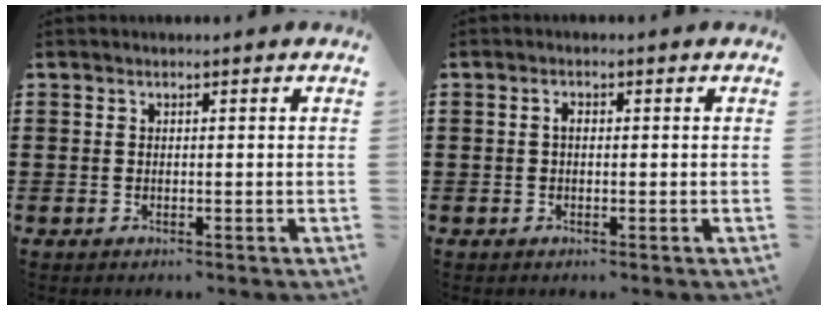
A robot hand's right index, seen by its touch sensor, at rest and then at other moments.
{"total": 1.2, "force": [0.0, 0.6, 1.0], "torque": [-0.020, 0.003, -0.001]}